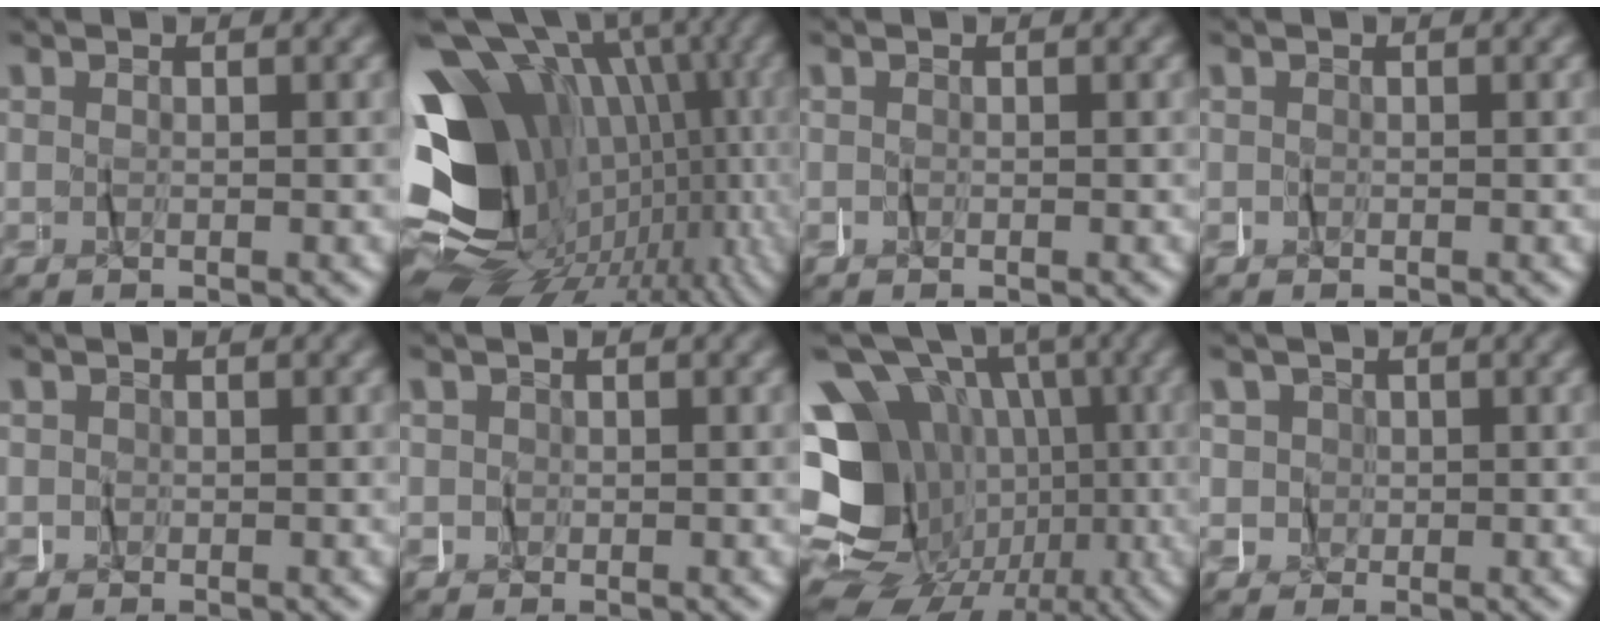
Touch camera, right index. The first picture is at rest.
{"total": 24.3, "force": [-4.8, 15.3, 18.2], "torque": [-0.255, -0.023, -0.070]}
{"total": 0.0}
{"total": 0.0}
{"total": 0.7, "force": [0.2, 0.7, -0.1], "torque": [-0.001, 0.000, 0.003]}
{"total": 1.1, "force": [0.2, 1.1, 0.0], "torque": [-0.004, -0.002, 0.006]}
{"total": 14.5, "force": [-1.7, 10.9, 9.4], "torque": [-0.158, -0.031, -0.032]}
{"total": 4.2, "force": [0.7, 4.0, 0.9], "torque": [-0.043, -0.008, 0.013]}